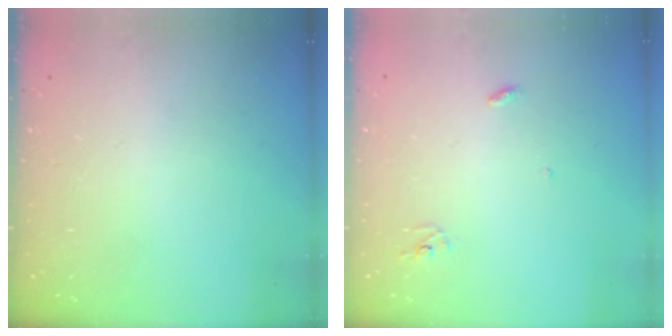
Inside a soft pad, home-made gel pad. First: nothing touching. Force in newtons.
{"total": 2.8, "press": 2.8, "slide": 0.2}